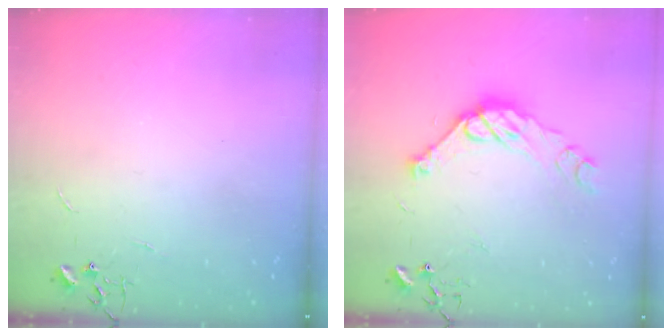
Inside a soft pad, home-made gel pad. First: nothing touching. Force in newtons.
{"total": 12.8, "press": 12.8, "slide": 0.8}